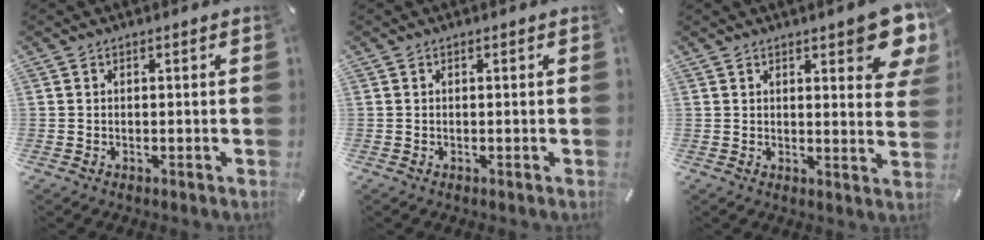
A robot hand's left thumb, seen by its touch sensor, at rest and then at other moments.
{"total": 0.0}
{"total": 9.9, "force": [6.2, 3.0, 7.2], "torque": [-0.091, -0.039, 0.103]}